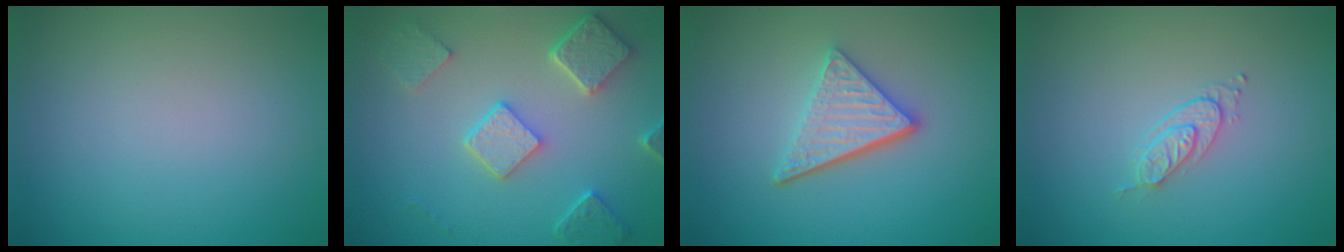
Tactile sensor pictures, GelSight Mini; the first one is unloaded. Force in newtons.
{"total": 4.9, "press": 3.9, "slide": 3.0}
{"total": 3.9, "press": 3.1, "slide": 2.4}
{"total": 1.7, "press": 1.1, "slide": 1.3}